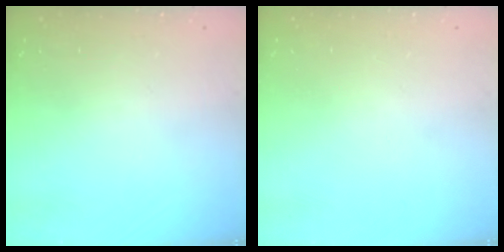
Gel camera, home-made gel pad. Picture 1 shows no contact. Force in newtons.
{"total": 0.0}